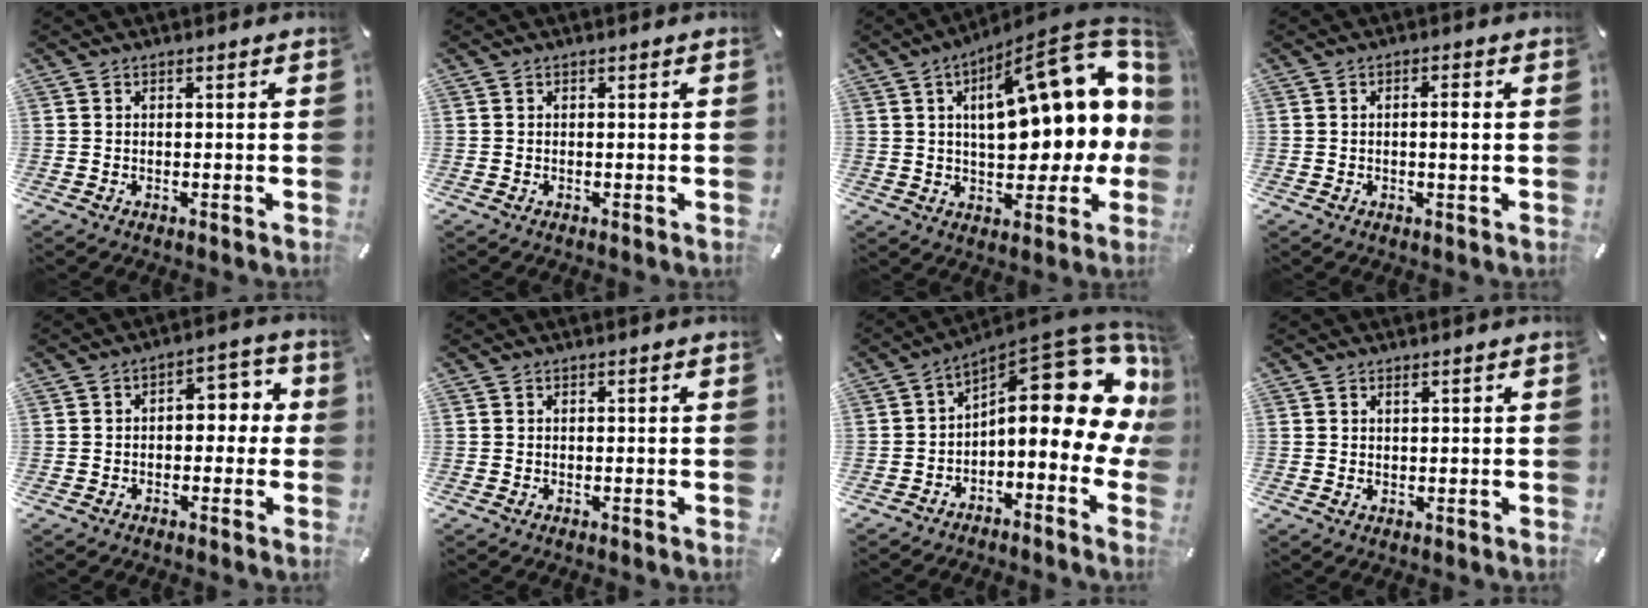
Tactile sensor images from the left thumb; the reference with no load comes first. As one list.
[{"total": 0.0}, {"total": 23.8, "force": [6.8, 10.8, 20.1], "torque": [-0.282, -0.037, 0.109]}, {"total": 2.7, "force": [0.1, 0.6, 2.7], "torque": [-0.051, 0.001, -0.001]}, {"total": 6.6, "force": [-0.1, 4.1, 5.1], "torque": [-0.068, 0.007, -0.013]}, {"total": 0.0}, {"total": 18.5, "force": [6.4, 7.9, 15.5], "torque": [-0.190, -0.067, 0.107]}, {"total": 1.0, "force": [0.7, 0.3, 0.7], "torque": [-0.013, 0.000, 0.012]}]